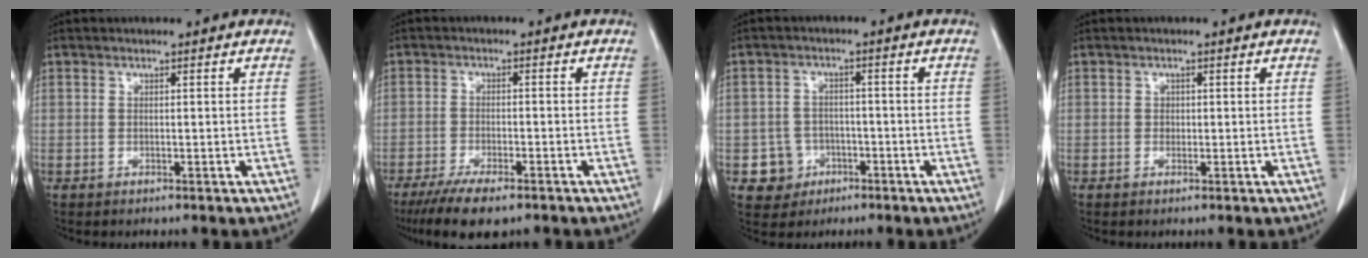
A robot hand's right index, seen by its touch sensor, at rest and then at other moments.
{"total": 8.0, "force": [-5.8, 2.2, 5.0], "torque": [-0.081, -0.014, -0.093]}
{"total": 5.1, "force": [-1.9, 4.7, 0.2], "torque": [0.004, 0.014, -0.027]}
{"total": 0.8, "force": [0.0, 0.8, 0.3], "torque": [0.000, 0.002, 0.001]}